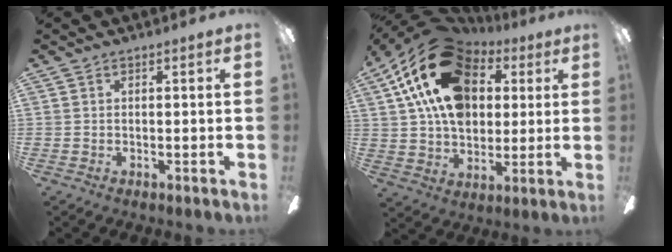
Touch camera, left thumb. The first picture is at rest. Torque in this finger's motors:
{"motor_torque": [1.23, 1.23, 1.41, -1.36, 0.44]}